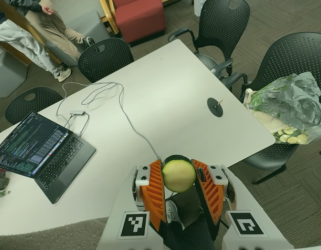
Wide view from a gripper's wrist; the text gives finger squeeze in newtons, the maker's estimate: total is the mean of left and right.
{"total": 8.4, "left": 8.0, "right": 8.8}